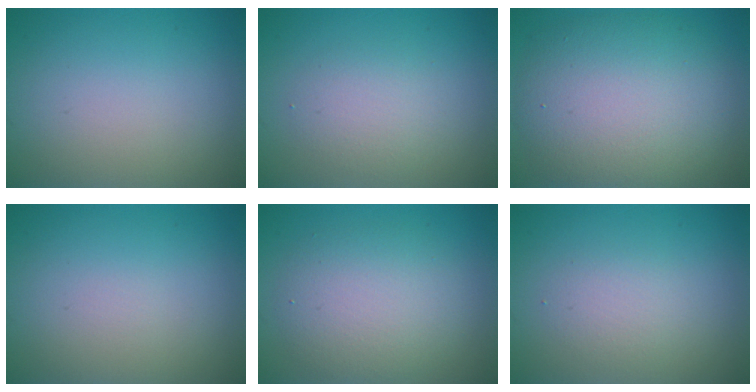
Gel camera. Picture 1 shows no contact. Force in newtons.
{"total": 2.4, "press": 2.4, "slide": 0.1}
{"total": 9.9, "press": 9.9, "slide": 0.4}
{"total": 0.0}
{"total": 4.8, "press": 4.8, "slide": 0.4}
{"total": 1.9, "press": 1.9, "slide": 0.0}